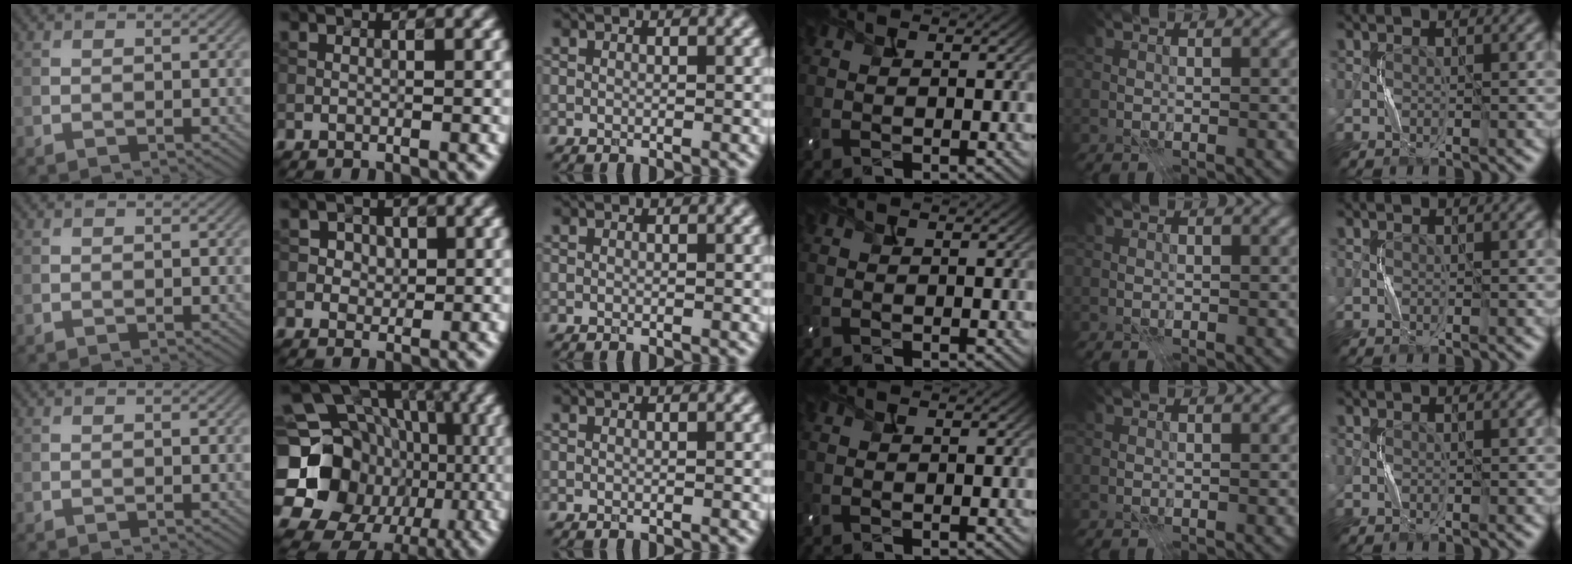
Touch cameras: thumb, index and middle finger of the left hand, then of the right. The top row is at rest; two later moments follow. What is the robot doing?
{"motion": "press", "object": "camera"}